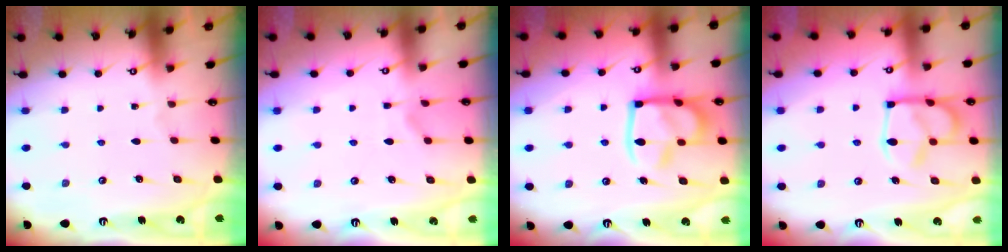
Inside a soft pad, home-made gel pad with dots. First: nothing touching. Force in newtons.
{"total": 1.6, "press": 1.3, "slide": 0.9}
{"total": 16.5, "press": 16.4, "slide": 1.8}
{"total": 10.1, "press": 10.0, "slide": 1.3}